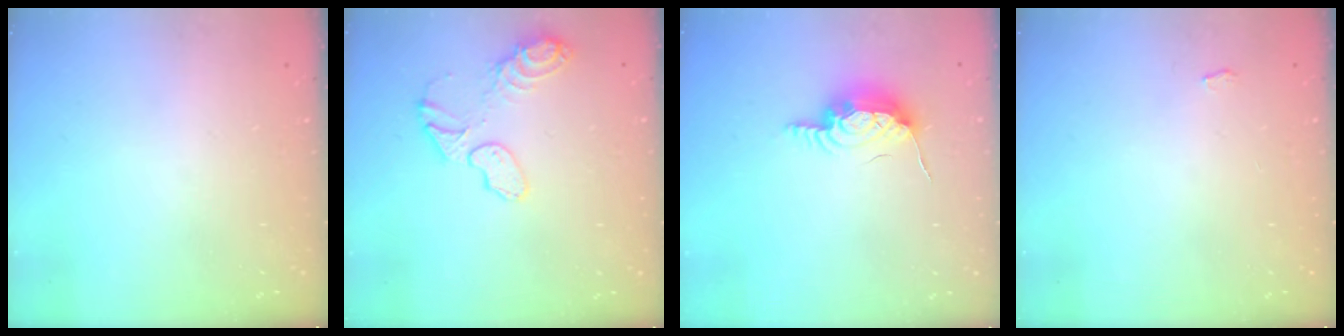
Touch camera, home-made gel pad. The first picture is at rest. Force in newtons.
{"total": 10.4, "press": 10.3, "slide": 1.0}
{"total": 9.9, "press": 9.9, "slide": 1.0}
{"total": 2.7, "press": 2.7, "slide": 0.3}